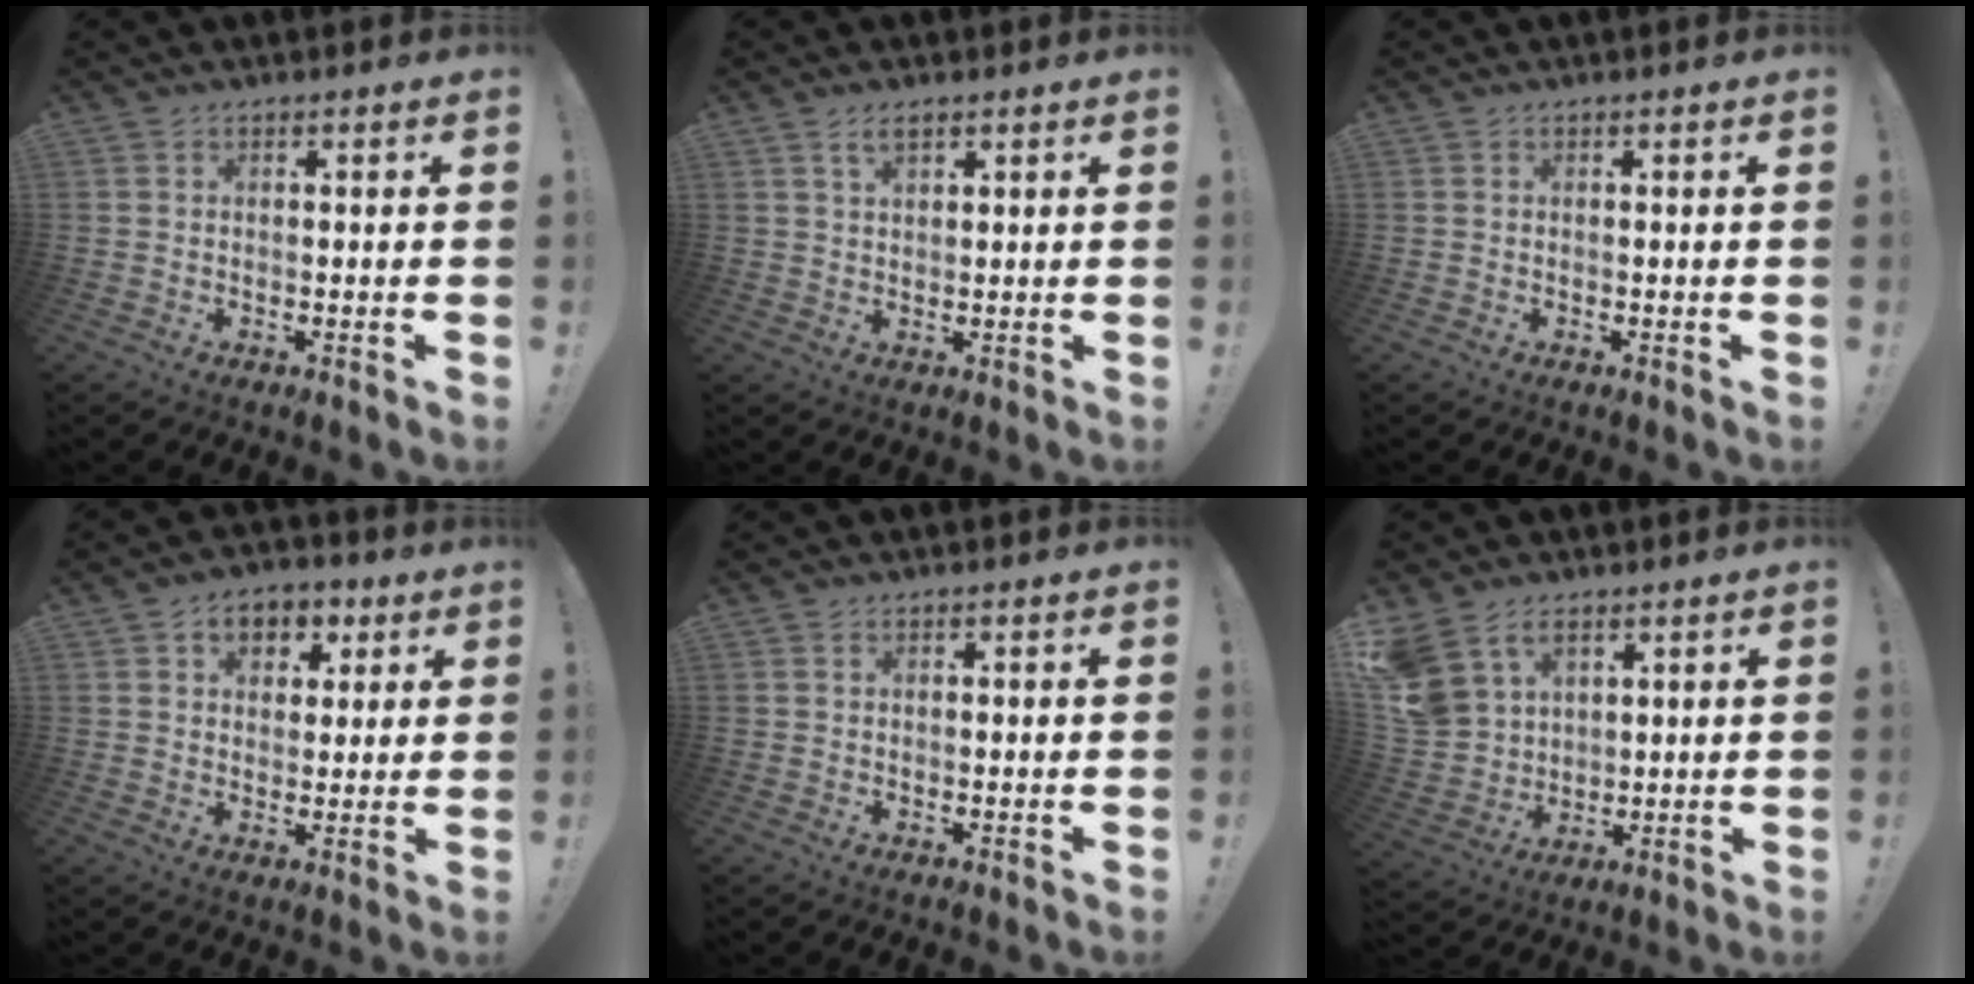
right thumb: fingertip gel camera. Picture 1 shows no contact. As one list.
[{"total": 3.3, "force": [2.0, 1.5, 2.1], "torque": [-0.031, -0.004, 0.034]}, {"total": 0.0}, {"total": 7.8, "force": [3.4, 6.0, 3.7], "torque": [-0.045, -0.012, 0.062]}, {"total": 0.0}, {"total": 10.8, "force": [6.3, 7.6, 4.4], "torque": [-0.097, -0.038, 0.131]}]